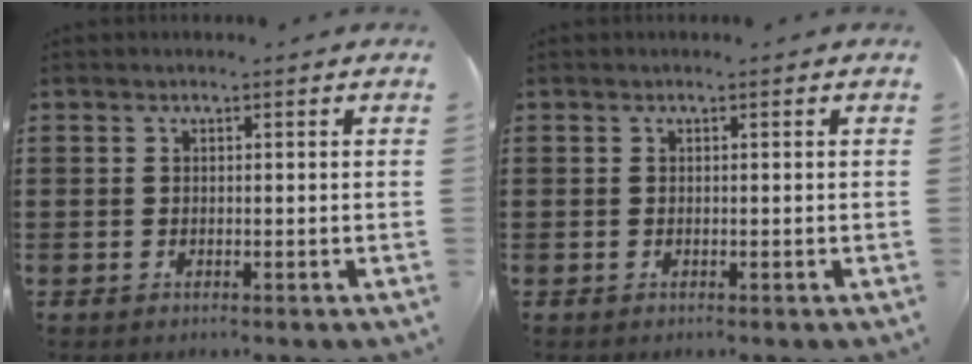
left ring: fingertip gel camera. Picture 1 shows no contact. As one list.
[{"total": 0.0}]